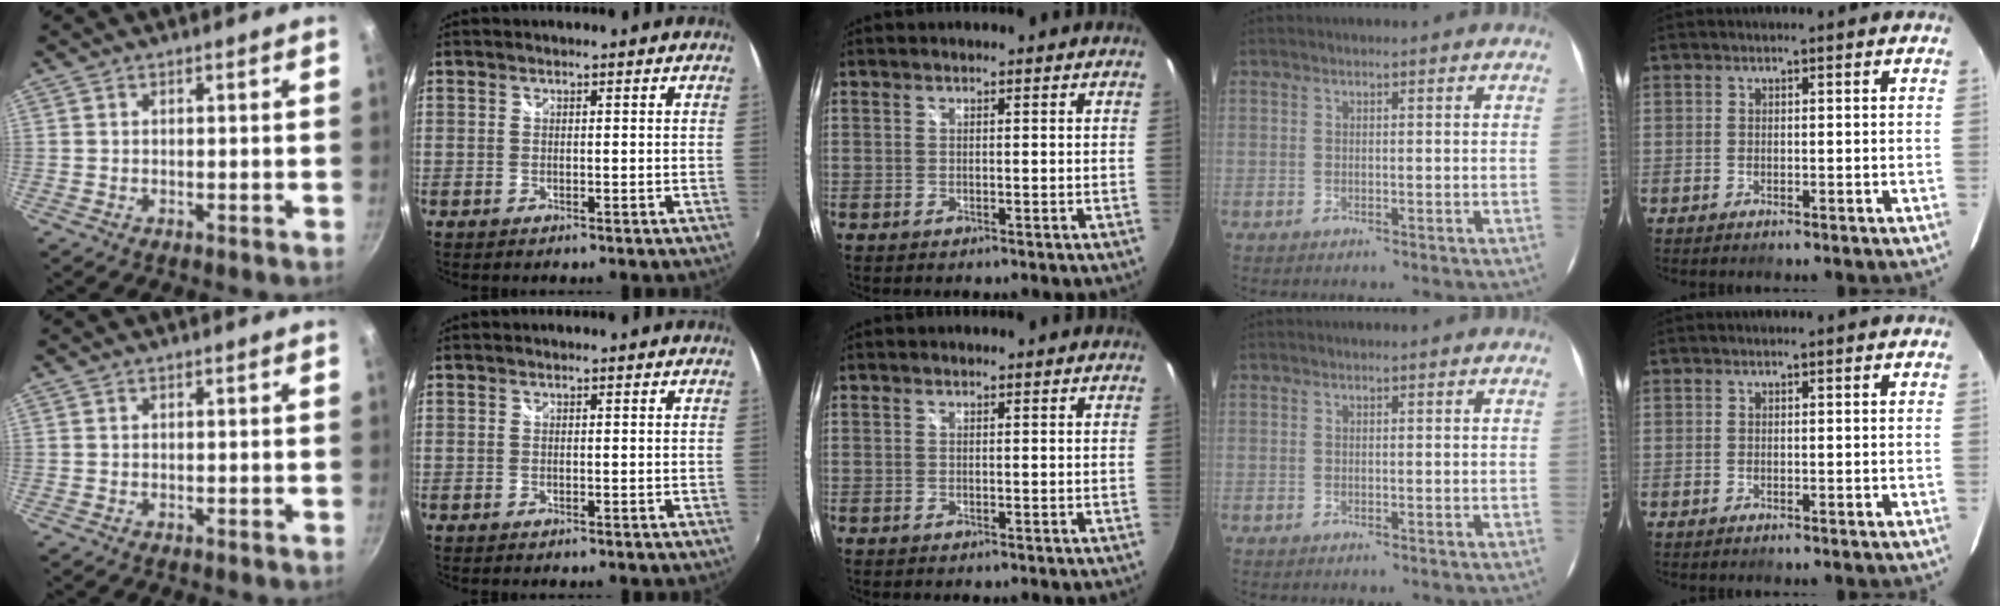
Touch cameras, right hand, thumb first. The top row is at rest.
{}